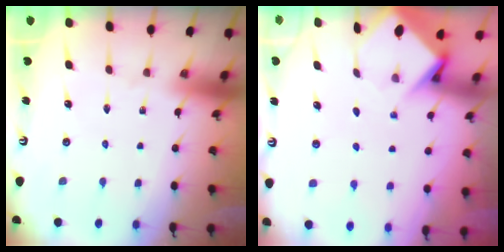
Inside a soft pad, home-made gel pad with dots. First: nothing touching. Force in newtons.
{"total": 4.0, "press": 4.0, "slide": 0.3}